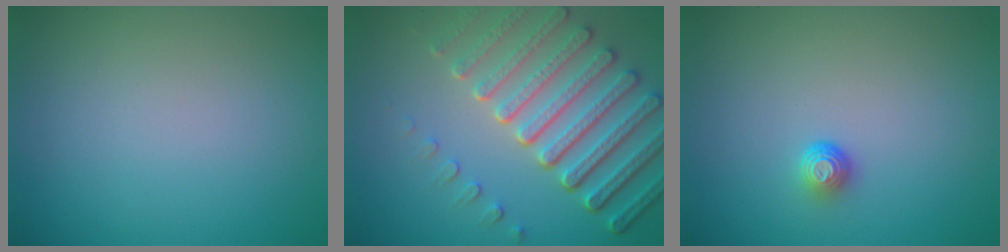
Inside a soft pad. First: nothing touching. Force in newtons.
{"total": 7.9, "press": 5.8, "slide": 5.4}
{"total": 1.3, "press": 1.0, "slide": 0.9}